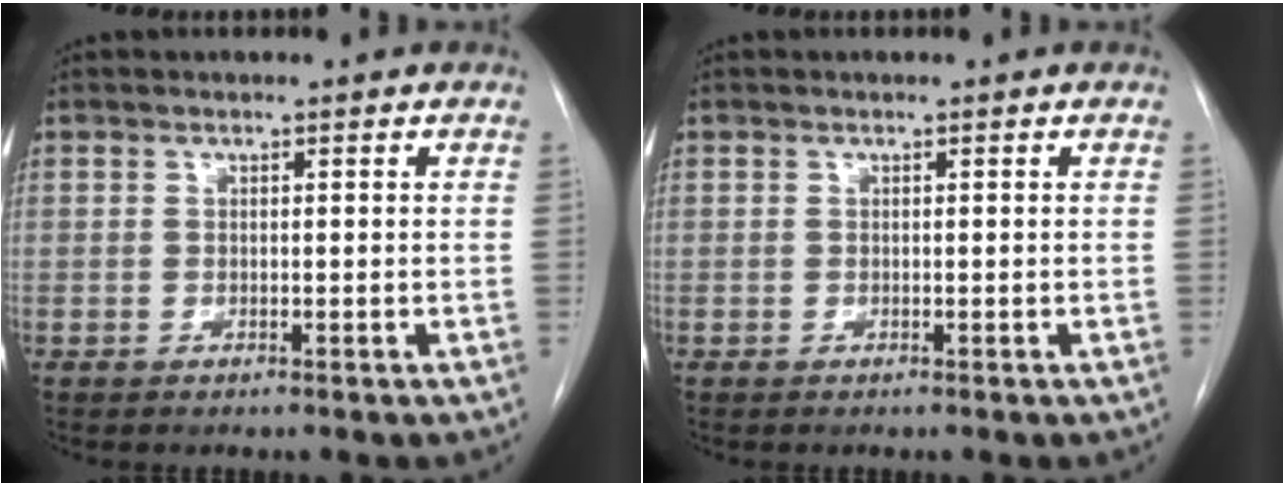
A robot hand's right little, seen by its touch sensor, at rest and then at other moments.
{"total": 0.0}